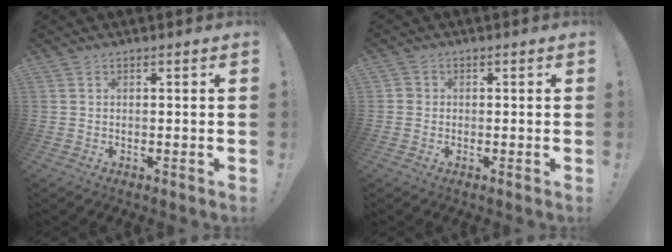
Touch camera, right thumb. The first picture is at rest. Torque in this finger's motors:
{"motor_torque": [0.00, 0.18, -0.09, 0.01, 0.00]}